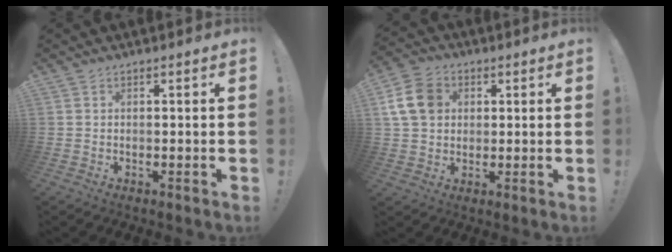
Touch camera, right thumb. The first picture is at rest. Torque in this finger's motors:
{"motor_torque": [0.20, 0.16, 0.78, 0.00, 0.03]}